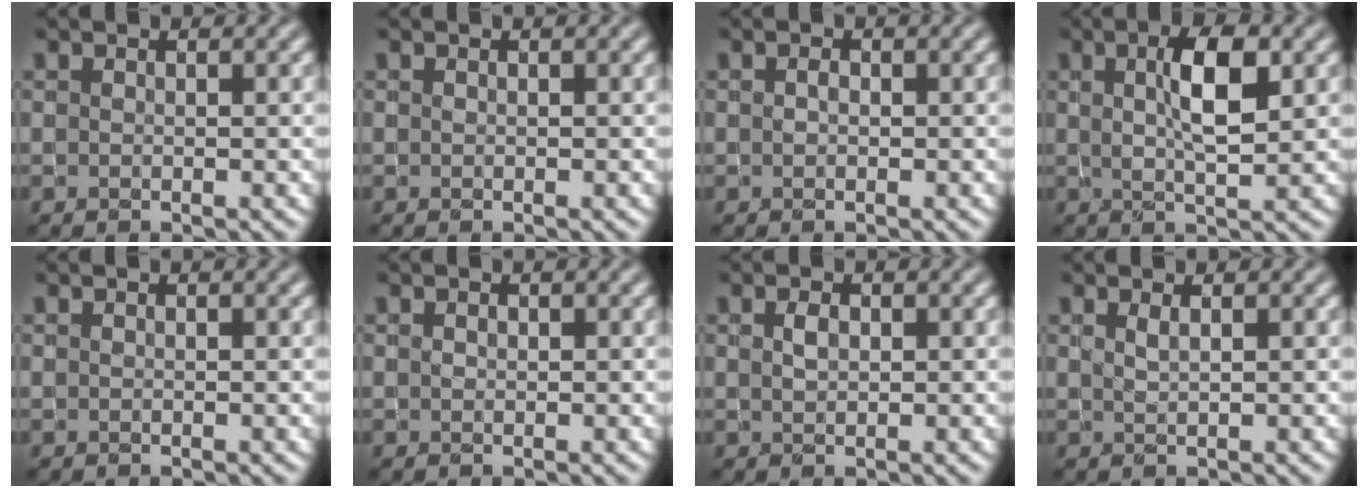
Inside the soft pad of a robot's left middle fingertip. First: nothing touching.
{"total": 0.0}
{"total": 0.7, "force": [-0.1, 0.5, 0.5], "torque": [-0.011, 0.000, -0.001]}
{"total": 4.5, "force": [1.1, 1.3, 4.2], "torque": [-0.074, 0.003, 0.018]}
{"total": 0.0}
{"total": 0.0}
{"total": 0.9, "force": [0.2, 0.6, 0.7], "torque": [-0.017, 0.002, 0.008]}
{"total": 0.7, "force": [0.3, 0.2, 0.6], "torque": [-0.007, 0.001, 0.004]}